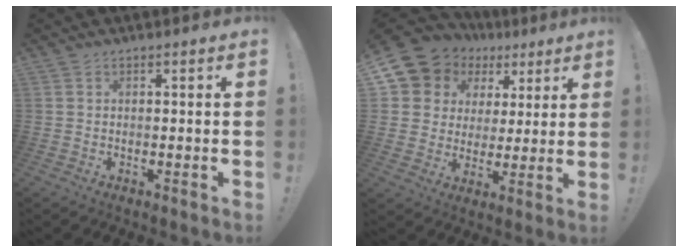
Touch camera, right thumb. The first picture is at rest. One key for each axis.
{"total": 10.2, "fx": 5.6, "fy": 8.2, "fz": 2.4, "tx": -0.044, "ty": -0.045, "tz": 0.117}